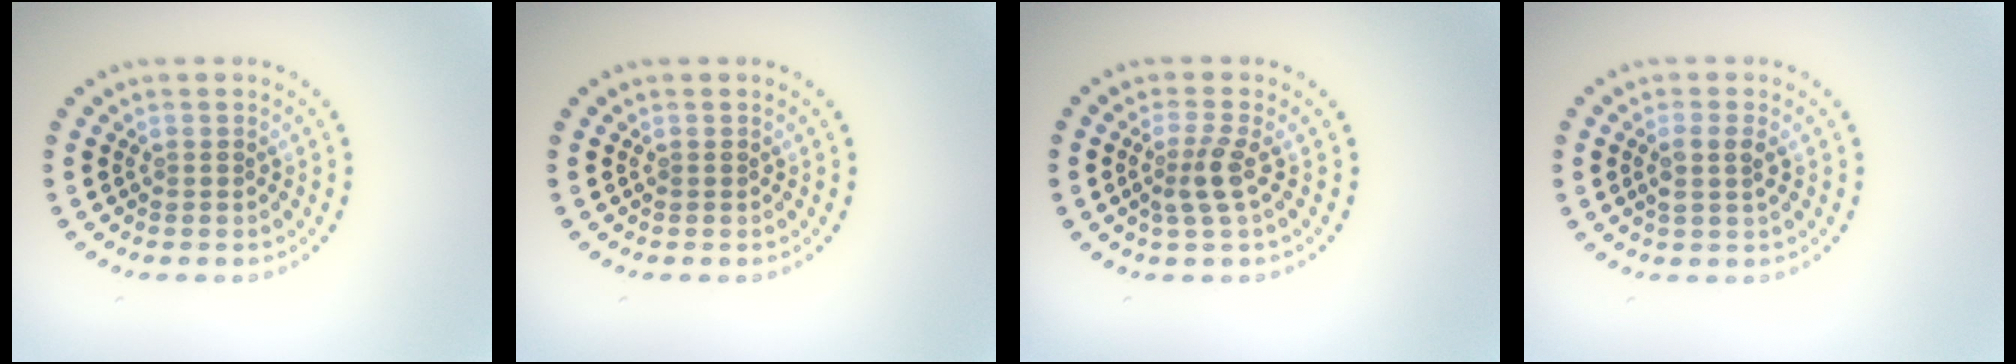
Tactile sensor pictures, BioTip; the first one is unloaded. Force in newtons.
{"total": 0.0}
{"total": 2.3, "press": 1.8, "slide": 1.5}
{"total": 1.9, "press": 1.7, "slide": 0.8}